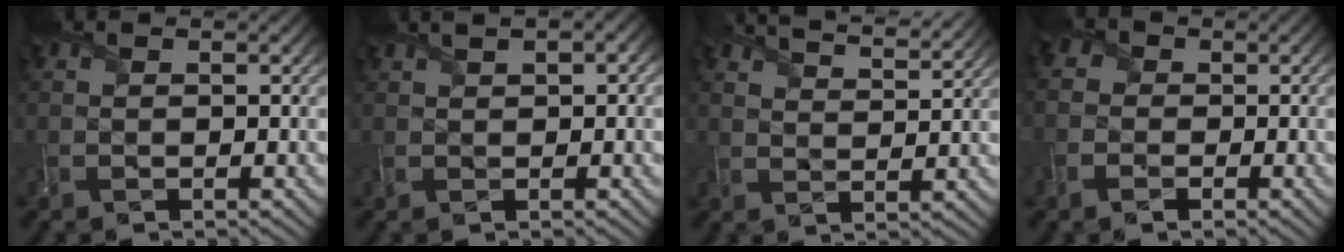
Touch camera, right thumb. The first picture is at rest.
{"total": 3.2, "force": [1.4, 1.4, 2.5], "torque": [-0.050, 0.009, 0.019]}
{"total": 6.8, "force": [5.8, 1.7, 3.3], "torque": [-0.055, 0.005, 0.081]}
{"total": 4.7, "force": [-1.4, 3.9, 2.1], "torque": [-0.061, -0.004, -0.035]}